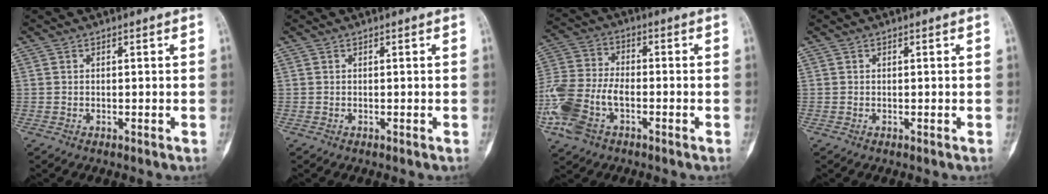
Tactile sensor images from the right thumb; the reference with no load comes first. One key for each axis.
{"total": 0.0}
{"total": 14.3, "fx": -5.2, "fy": 8.6, "fz": 10.2, "tx": -0.234, "ty": 0.021, "tz": -0.103}
{"total": 0.0}